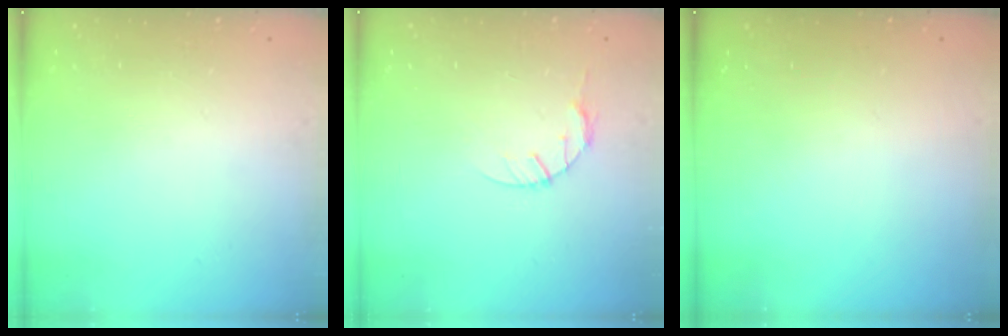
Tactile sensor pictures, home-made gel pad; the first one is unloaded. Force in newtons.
{"total": 4.6, "press": 4.6, "slide": 0.6}
{"total": 0.0}